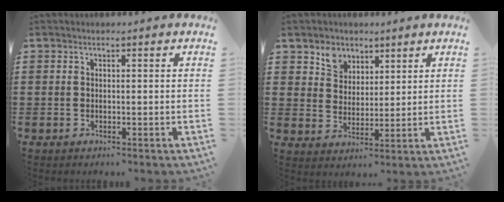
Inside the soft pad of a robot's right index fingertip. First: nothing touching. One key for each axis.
{"total": 4.8, "fx": 3.2, "fy": 3.5, "fz": 0.7, "tx": -0.025, "ty": 0.007, "tz": 0.059}